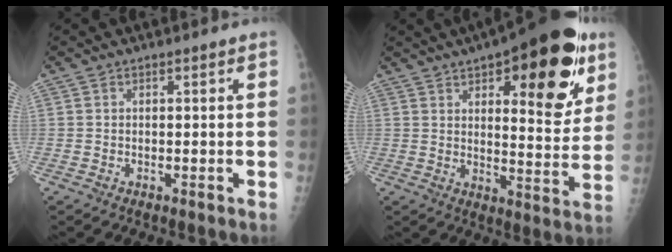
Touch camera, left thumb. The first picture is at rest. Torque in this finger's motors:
{"motor_torque": [0.37, 1.31, 0.25, -0.17, 0.13]}